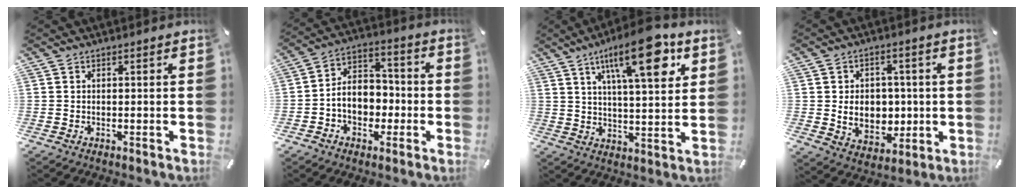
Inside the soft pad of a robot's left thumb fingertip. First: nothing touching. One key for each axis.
{"total": 9.0, "fx": -2.1, "fy": 7.5, "fz": 4.6, "tx": -0.083, "ty": 0.016, "tz": -0.038}
{"total": 18.2, "fx": 8.8, "fy": 6.1, "fz": 14.7, "tx": -0.219, "ty": -0.027, "tz": 0.133}
{"total": 9.8, "fx": -0.3, "fy": 8.0, "fz": 5.6, "tx": -0.084, "ty": 0.004, "tz": -0.003}